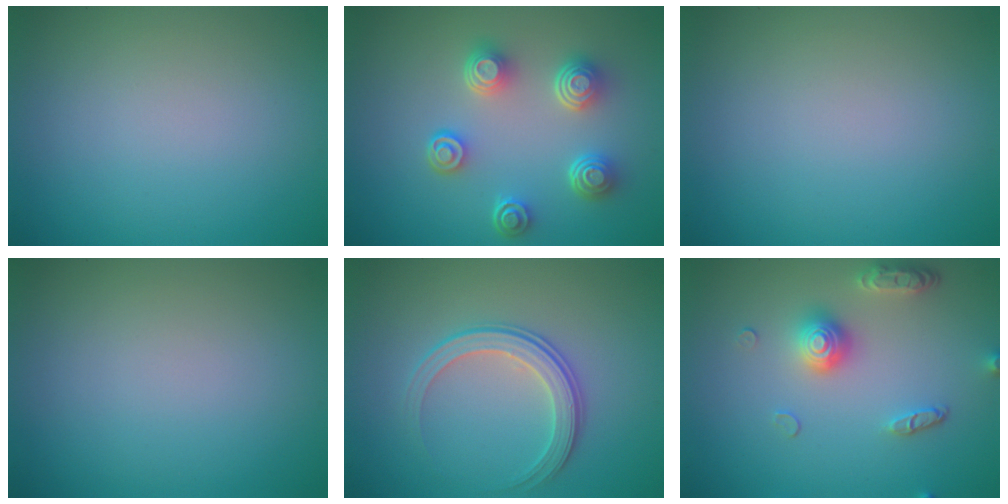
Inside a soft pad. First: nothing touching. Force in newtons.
{"total": 4.7, "press": 3.6, "slide": 3.1}
{"total": 0.0}
{"total": 0.0}
{"total": 3.1, "press": 2.7, "slide": 1.4}
{"total": 3.6, "press": 3.0, "slide": 2.0}